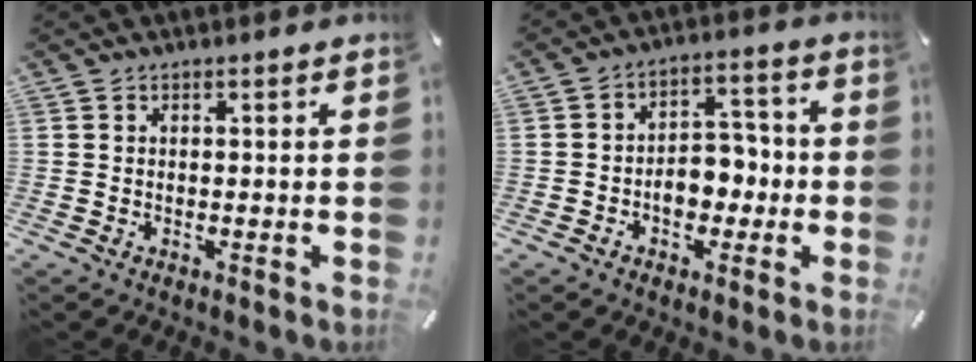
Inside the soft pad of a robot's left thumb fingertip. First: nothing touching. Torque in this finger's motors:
{"motor_torque": [0.15, 0.22, 0.49, 0.44, 0.03]}